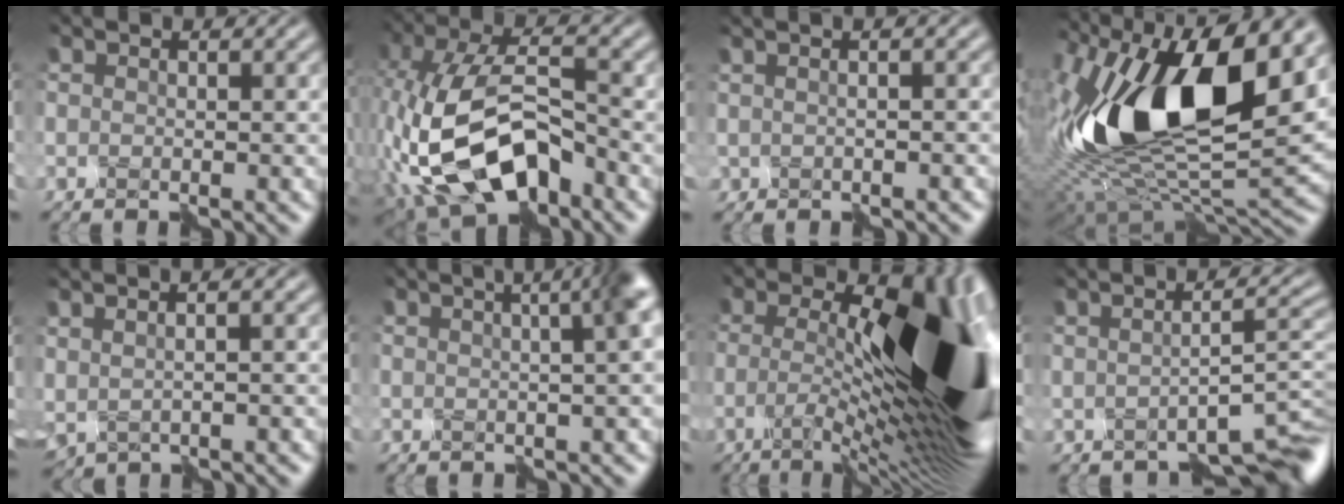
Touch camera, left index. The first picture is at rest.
{"total": 10.5, "force": [-4.0, 5.4, 8.0], "torque": [-0.183, -0.003, -0.069]}
{"total": 1.2, "force": [-0.3, -1.1, -0.3], "torque": [0.003, 0.003, 0.004]}
{"total": 14.9, "force": [3.5, 6.8, 12.8], "torque": [-0.225, 0.005, 0.048]}
{"total": 0.9, "force": [0.5, -0.3, 0.7], "torque": [-0.012, 0.002, 0.027]}
{"total": 7.9, "force": [2.1, 3.4, 6.8], "torque": [-0.018, 0.043, 0.005]}
{"total": 16.5, "force": [-1.1, 5.6, 15.5], "torque": [-0.226, 0.020, -0.018]}
{"total": 4.0, "force": [-2.1, -0.1, 3.3], "torque": [-0.034, -0.002, -0.028]}